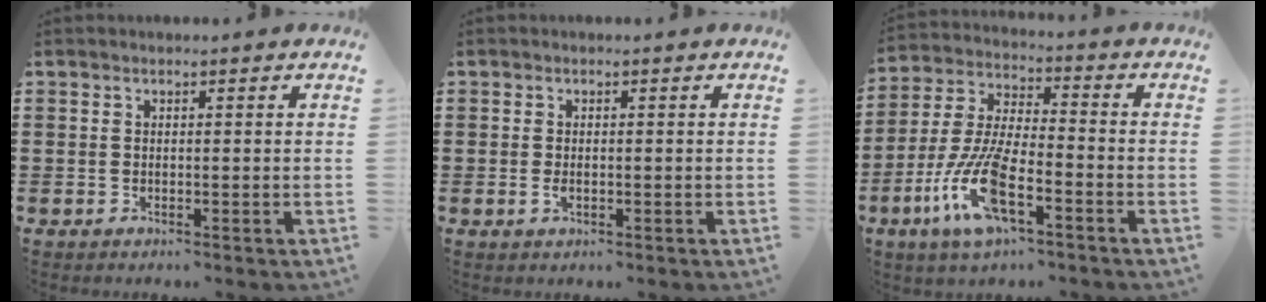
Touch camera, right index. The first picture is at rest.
{"total": 1.2, "force": [-0.2, 0.5, 1.0], "torque": [-0.021, -0.002, -0.003]}
{"total": 11.1, "force": [-5.6, 3.2, 9.1], "torque": [-0.222, -0.015, -0.112]}